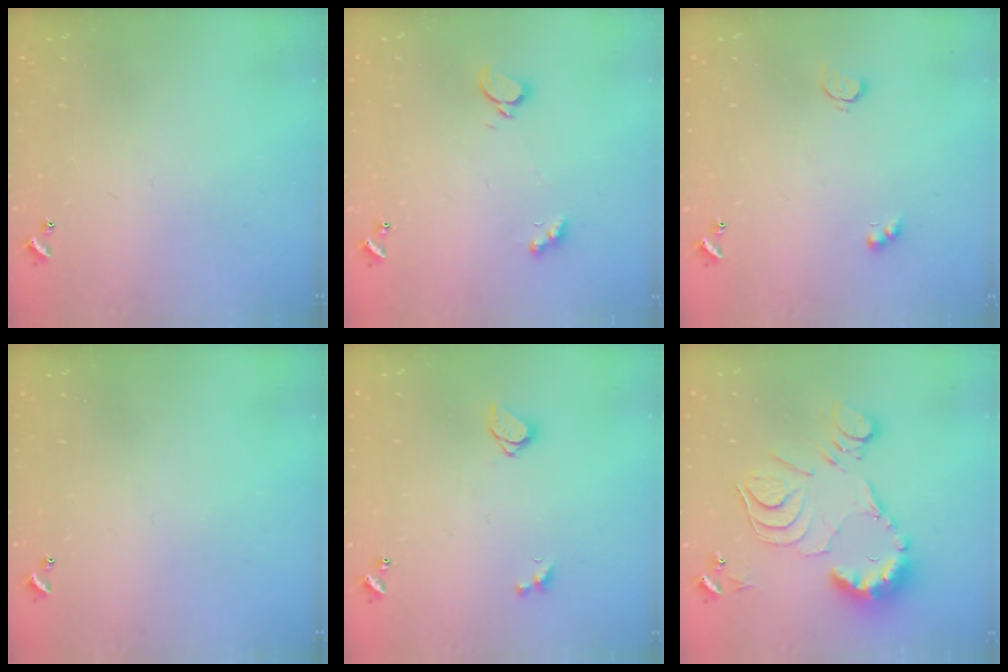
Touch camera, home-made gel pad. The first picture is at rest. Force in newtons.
{"total": 1.8, "press": 1.7, "slide": 0.6}
{"total": 2.5, "press": 2.4, "slide": 0.5}
{"total": 0.0}
{"total": 1.5, "press": 1.5, "slide": 0.4}
{"total": 15.6, "press": 15.6, "slide": 1.6}